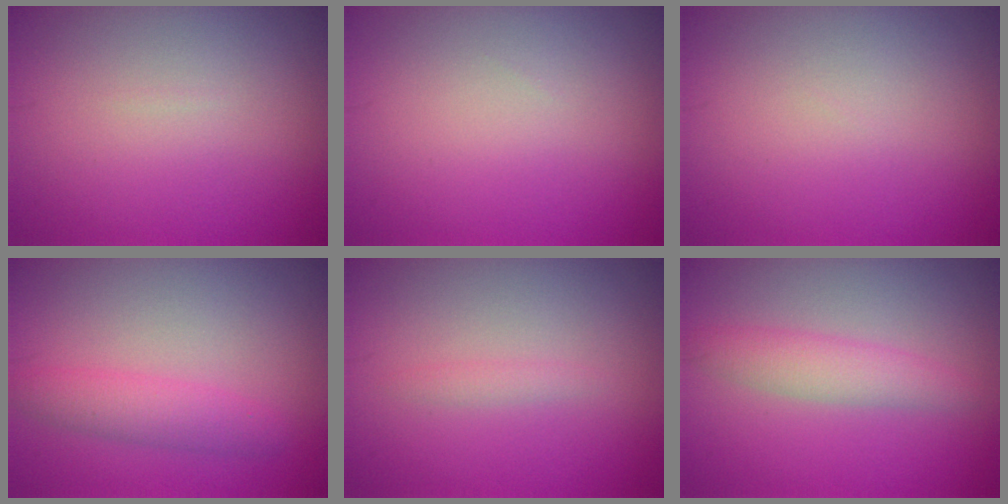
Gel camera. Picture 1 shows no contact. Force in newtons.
{"total": 0.0}
{"total": 0.0}
{"total": 2.4, "press": 2.4, "slide": 0.1}
{"total": 0.8, "press": 0.8, "slide": 0.1}
{"total": 2.7, "press": 2.7, "slide": 0.0}